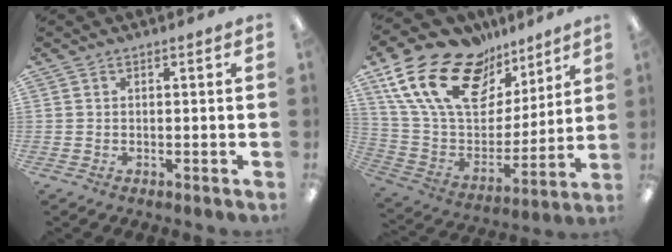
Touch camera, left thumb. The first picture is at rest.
{"total": 21.7, "force": [13.3, 12.4, 11.9], "torque": [-0.226, -0.065, 0.243]}